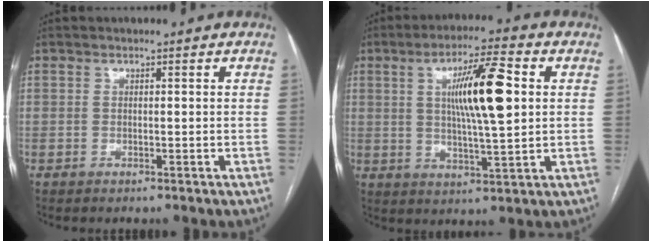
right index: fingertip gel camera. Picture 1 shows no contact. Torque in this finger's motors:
{"motor_torque": [0.49, 0.15, 0.63, 0.11]}